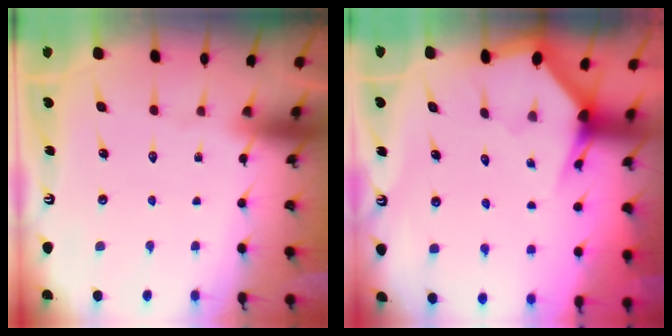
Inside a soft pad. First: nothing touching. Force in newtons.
{"total": 2.8, "press": 2.8, "slide": 0.0}